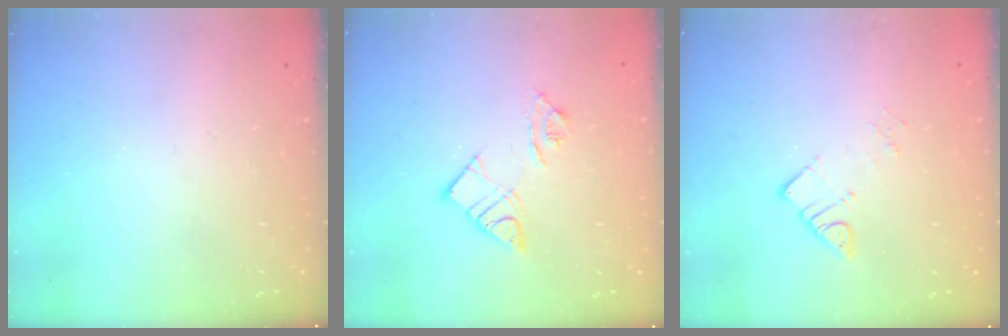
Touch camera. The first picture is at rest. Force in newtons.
{"total": 8.4, "press": 8.4, "slide": 0.6}
{"total": 5.1, "press": 5.1, "slide": 0.4}